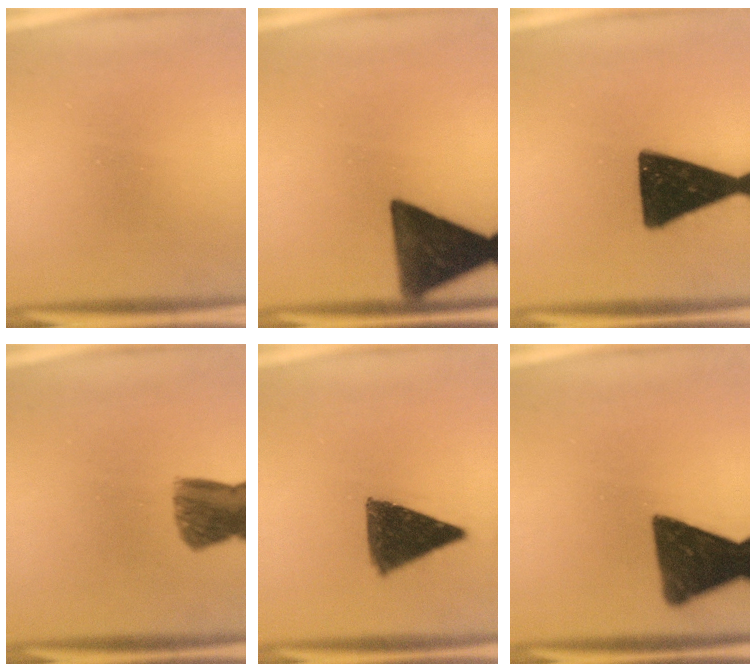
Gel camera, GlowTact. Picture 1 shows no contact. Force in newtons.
{"total": 15.1}
{"total": 19.3}
{"total": 8.6}
{"total": 9.1}
{"total": 13.5}